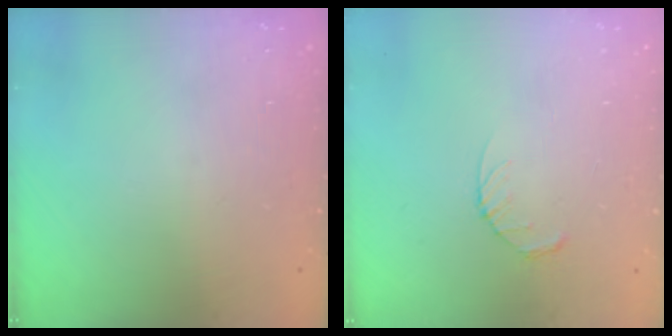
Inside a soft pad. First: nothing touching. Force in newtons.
{"total": 3.2, "press": 3.2, "slide": 0.5}